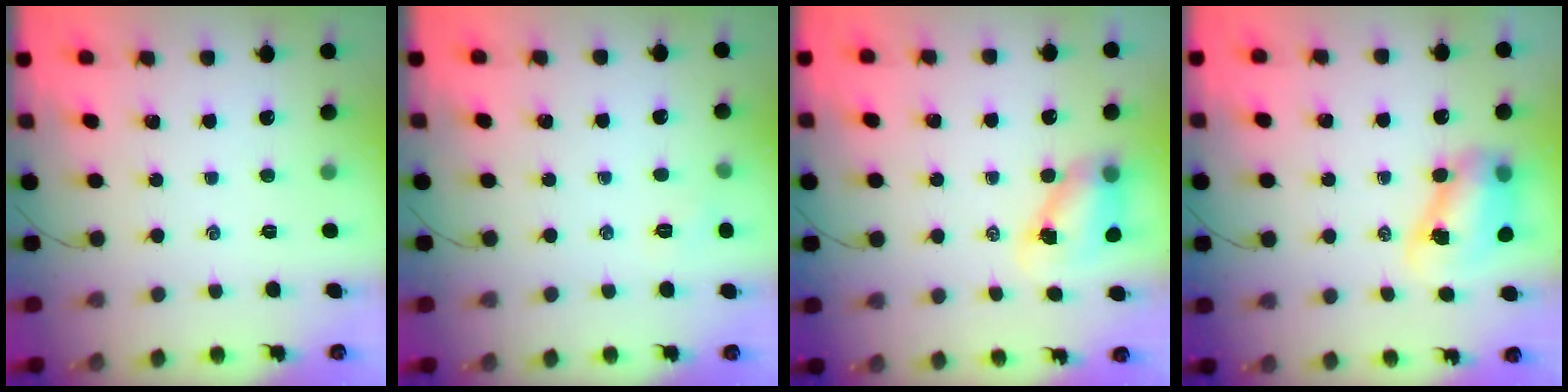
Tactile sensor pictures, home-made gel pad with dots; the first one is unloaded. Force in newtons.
{"total": 3.8, "press": 3.7, "slide": 0.8}
{"total": 6.8, "press": 6.7, "slide": 1.1}
{"total": 9.6, "press": 9.5, "slide": 1.9}